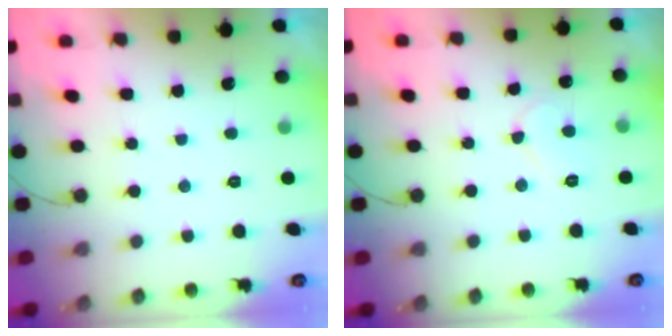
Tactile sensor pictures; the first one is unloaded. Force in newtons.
{"total": 6.7, "press": 6.7, "slide": 0.5}